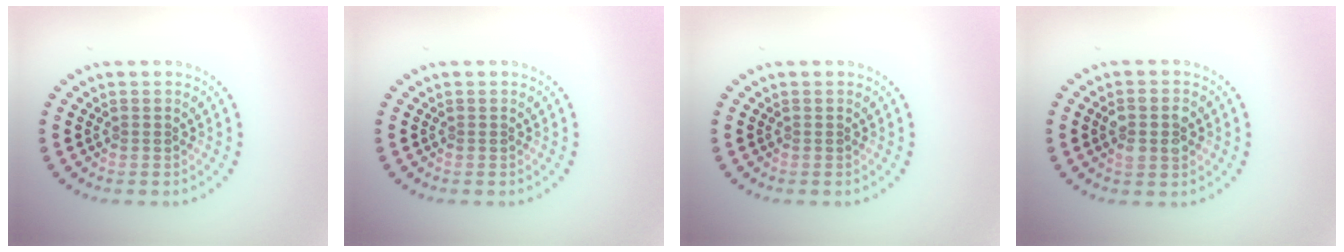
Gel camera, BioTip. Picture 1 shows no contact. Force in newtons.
{"total": 0.0}
{"total": 0.0}
{"total": 2.7, "press": 2.7, "slide": 0.2}